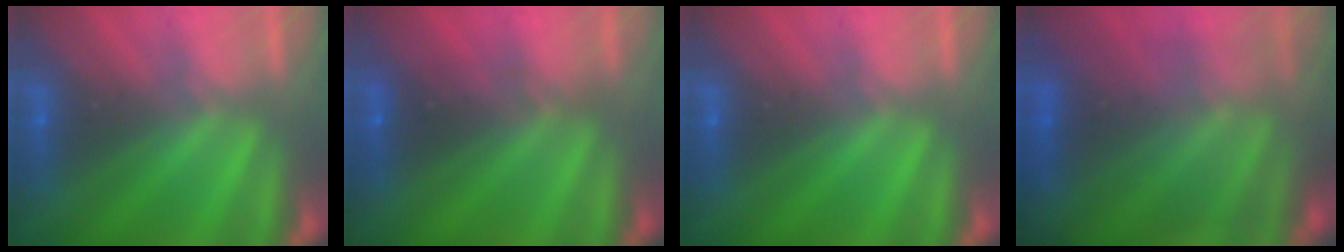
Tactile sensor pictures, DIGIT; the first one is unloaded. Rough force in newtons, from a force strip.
{"total": 2.3}
{"total": 0.0}
{"total": 5.7}